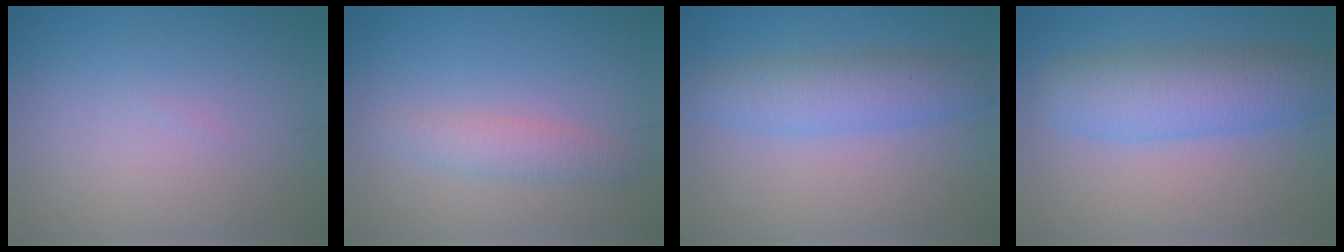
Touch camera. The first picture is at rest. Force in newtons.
{"total": 2.5, "press": 2.5, "slide": 0.1}
{"total": 4.5, "press": 4.5, "slide": 0.1}
{"total": 6.7, "press": 6.7, "slide": 0.2}